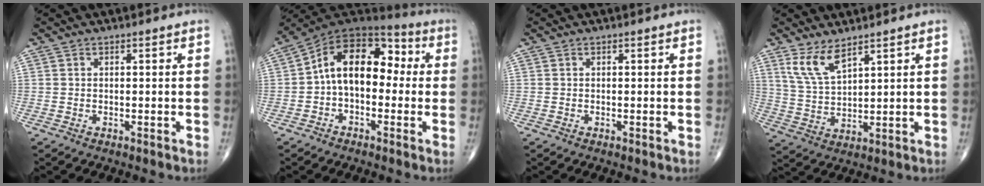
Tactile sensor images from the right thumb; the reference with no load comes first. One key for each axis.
{"total": 14.8, "fx": 0.1, "fy": 9.4, "fz": 11.4, "tx": -0.149, "ty": 0.051, "tz": -0.014}
{"total": 0.0}
{"total": 6.6, "fx": 4.6, "fy": 2.3, "fz": 4.2, "tx": -0.080, "ty": -0.029, "tz": 0.098}